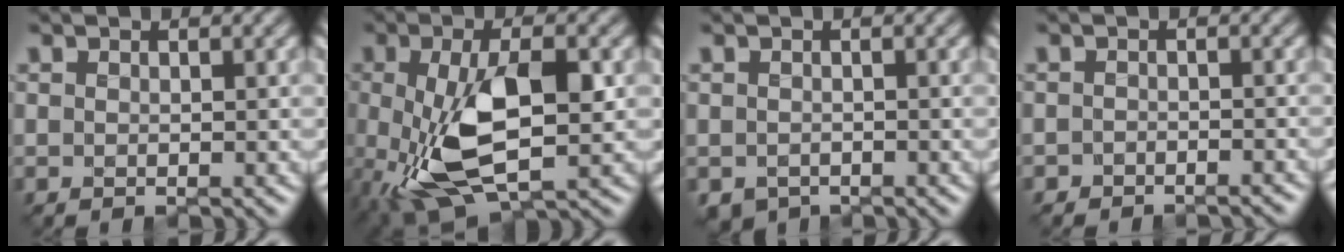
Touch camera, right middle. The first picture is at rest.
{"total": 9.0, "force": [-1.6, 4.2, 7.8], "torque": [-0.168, -0.019, -0.020]}
{"total": 1.0, "force": [-0.6, 0.7, 0.3], "torque": [-0.005, -0.002, -0.013]}
{"total": 0.9, "force": [-0.9, 0.2, -0.1], "torque": [0.004, -0.001, -0.018]}